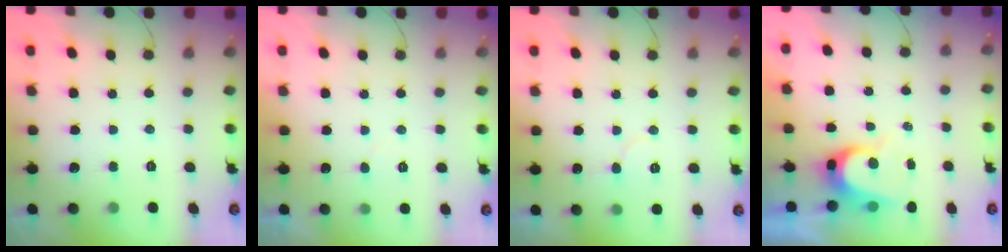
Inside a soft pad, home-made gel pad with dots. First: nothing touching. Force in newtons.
{"total": 3.2, "press": 3.2, "slide": 0.3}
{"total": 4.5, "press": 4.5, "slide": 0.4}
{"total": 7.1, "press": 7.1, "slide": 0.7}